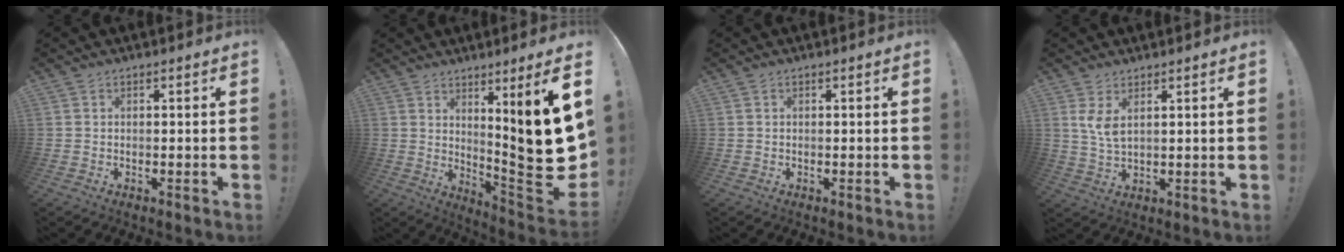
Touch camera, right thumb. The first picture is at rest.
{"total": 16.7, "force": [4.8, 1.6, 15.9], "torque": [-0.207, -0.062, 0.075]}
{"total": 0.0}
{"total": 5.1, "force": [2.7, 1.4, 4.1], "torque": [-0.075, -0.019, 0.045]}